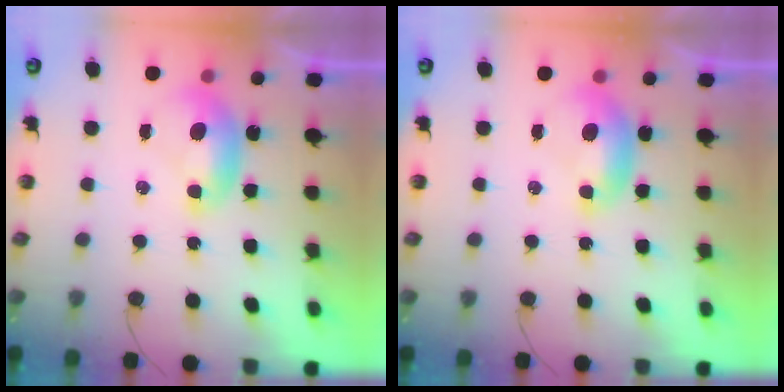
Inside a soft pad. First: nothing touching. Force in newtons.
{"total": 0.0}